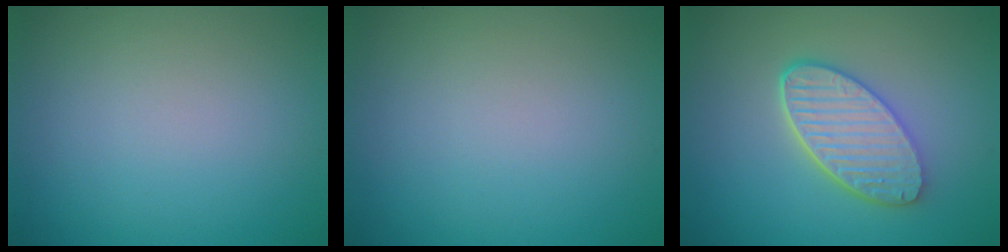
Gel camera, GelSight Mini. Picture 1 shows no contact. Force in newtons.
{"total": 0.0}
{"total": 5.7, "press": 4.4, "slide": 3.6}